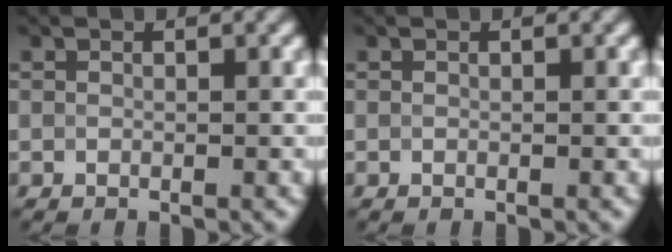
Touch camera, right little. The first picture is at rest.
{"total": 0.0}